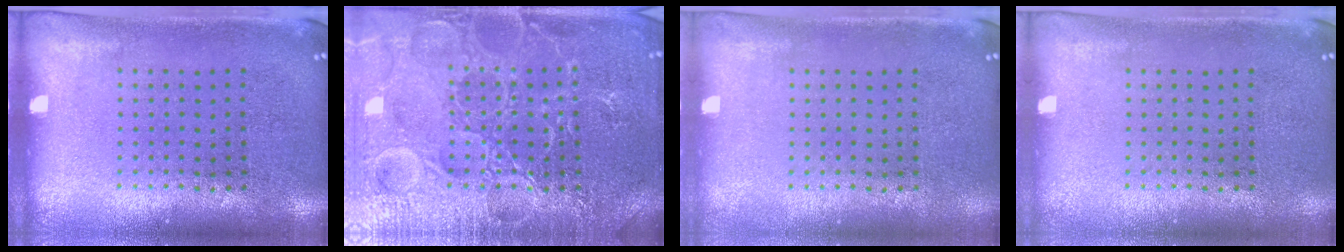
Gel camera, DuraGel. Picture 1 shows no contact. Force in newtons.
{"total": 7.4, "press": 7.3, "slide": 1.0}
{"total": 0.0}
{"total": 0.0}